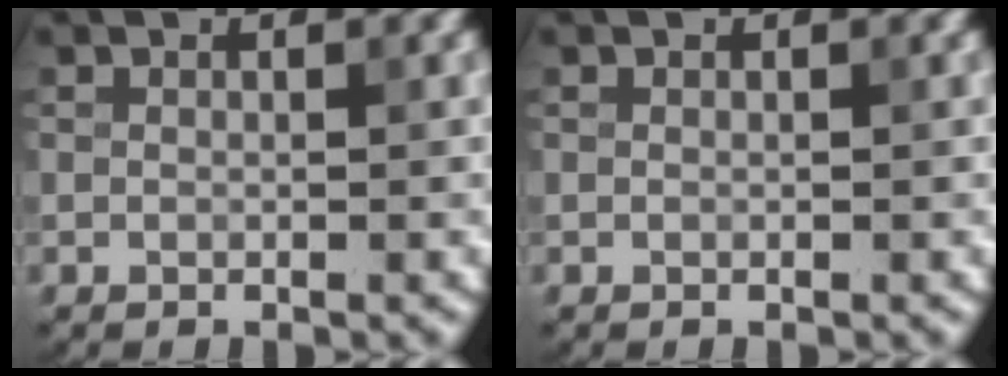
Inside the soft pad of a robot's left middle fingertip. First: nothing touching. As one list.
[{"total": 0.0}]